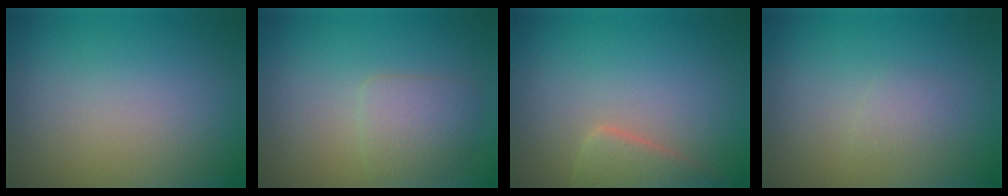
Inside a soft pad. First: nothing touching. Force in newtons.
{"total": 2.5, "press": 2.5, "slide": 0.1}
{"total": 2.6, "press": 2.6, "slide": 0.3}
{"total": 0.9, "press": 0.9, "slide": 0.1}